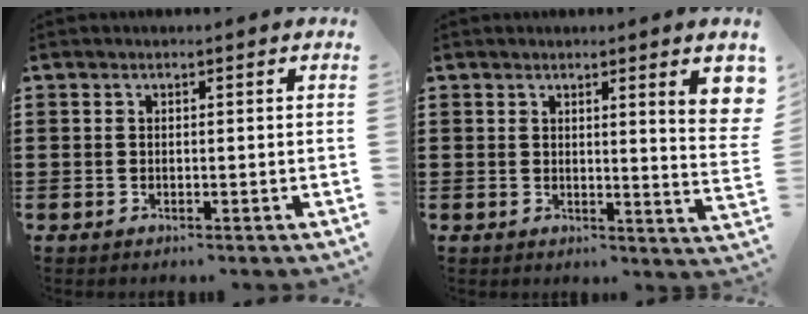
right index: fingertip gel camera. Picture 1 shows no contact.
{"total": 5.2, "force": [2.1, 0.4, 4.8], "torque": [-0.069, -0.012, 0.030]}